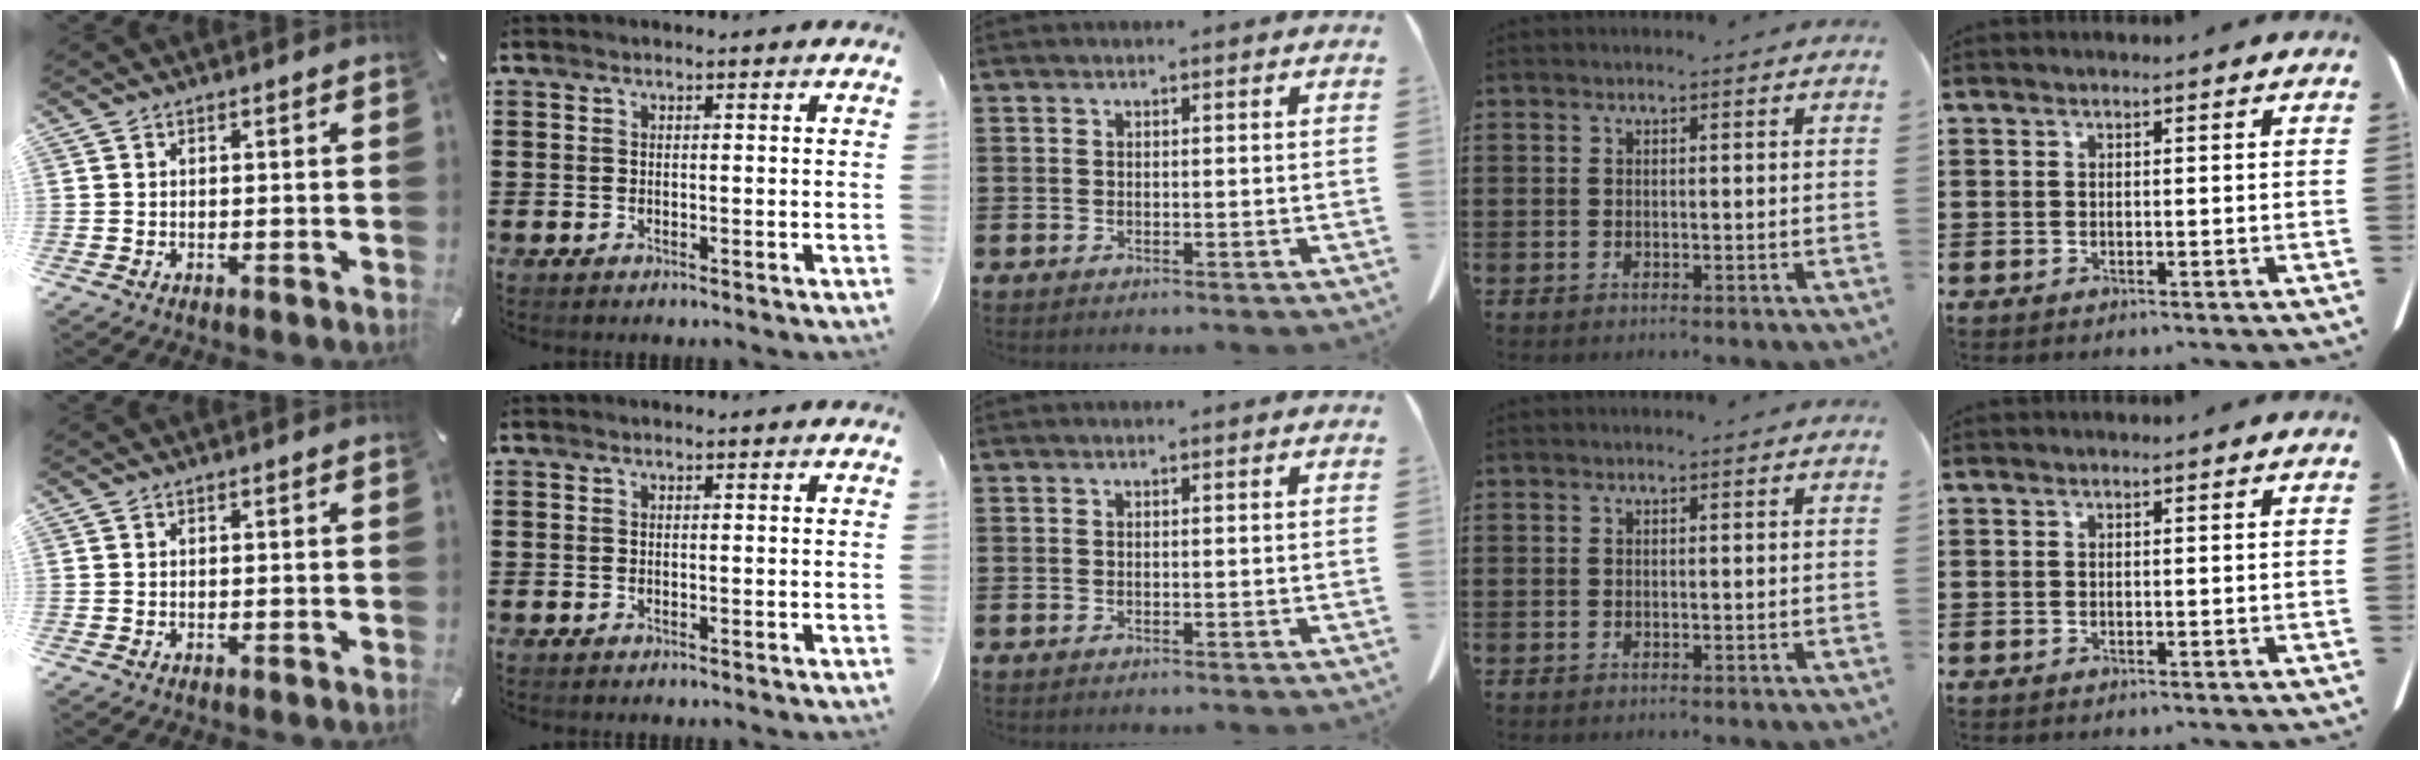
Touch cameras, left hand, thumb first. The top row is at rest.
{}